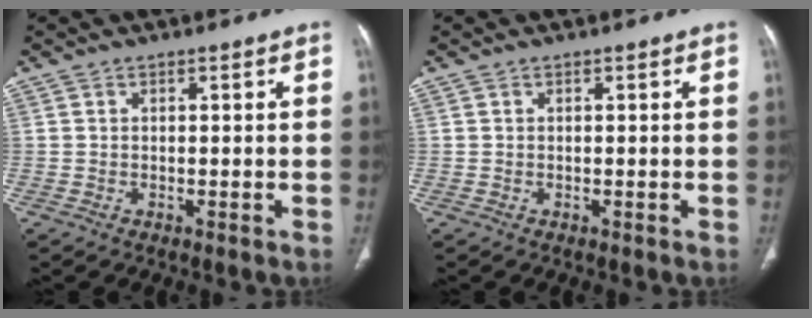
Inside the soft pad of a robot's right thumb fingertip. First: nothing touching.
{"total": 0.0}